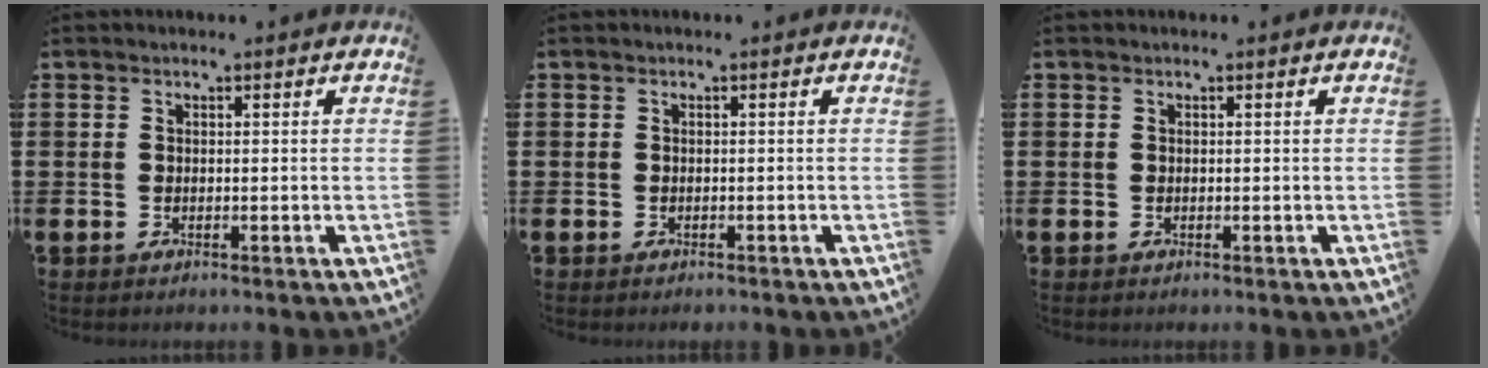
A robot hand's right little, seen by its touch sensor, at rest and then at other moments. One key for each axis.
{"total": 0.0}
{"total": 0.0}